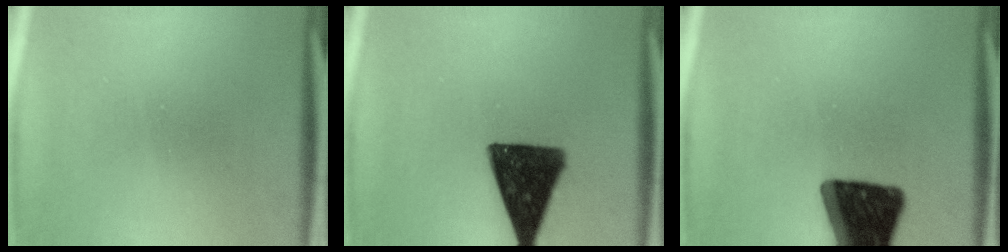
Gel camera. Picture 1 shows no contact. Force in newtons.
{"total": 15.4}
{"total": 17.2}